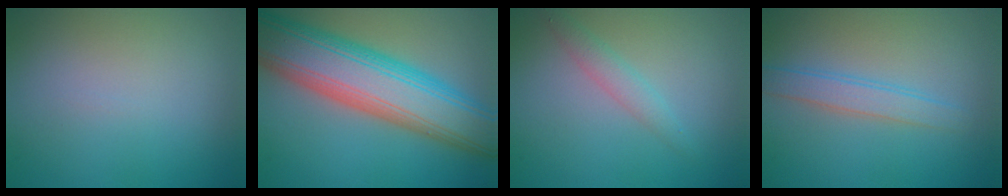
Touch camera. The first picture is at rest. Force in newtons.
{"total": 12.0, "press": 12.0, "slide": 0.6}
{"total": 1.7, "press": 1.7, "slide": 0.1}
{"total": 2.4, "press": 2.4, "slide": 0.1}